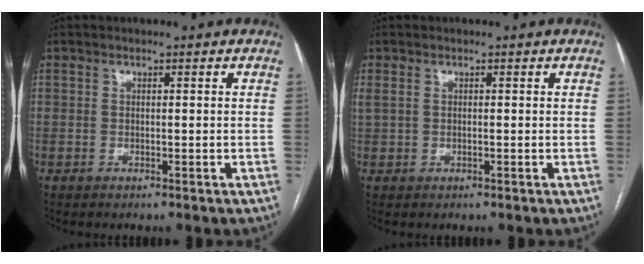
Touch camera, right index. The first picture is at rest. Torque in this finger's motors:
{"motor_torque": [0.35, 0.26, -0.02, 0.01]}